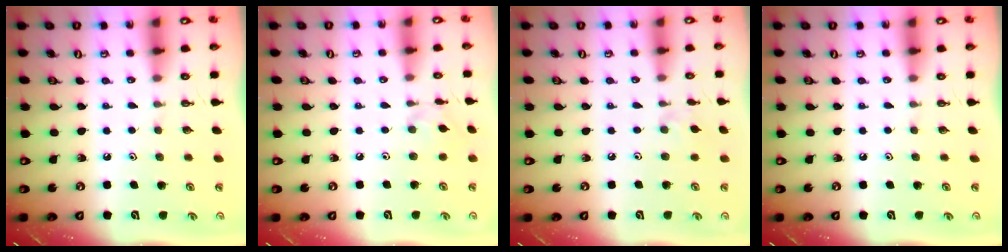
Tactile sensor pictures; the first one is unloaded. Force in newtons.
{"total": 2.6, "press": 2.6, "slide": 0.6}
{"total": 2.1, "press": 2.0, "slide": 0.4}
{"total": 0.0}